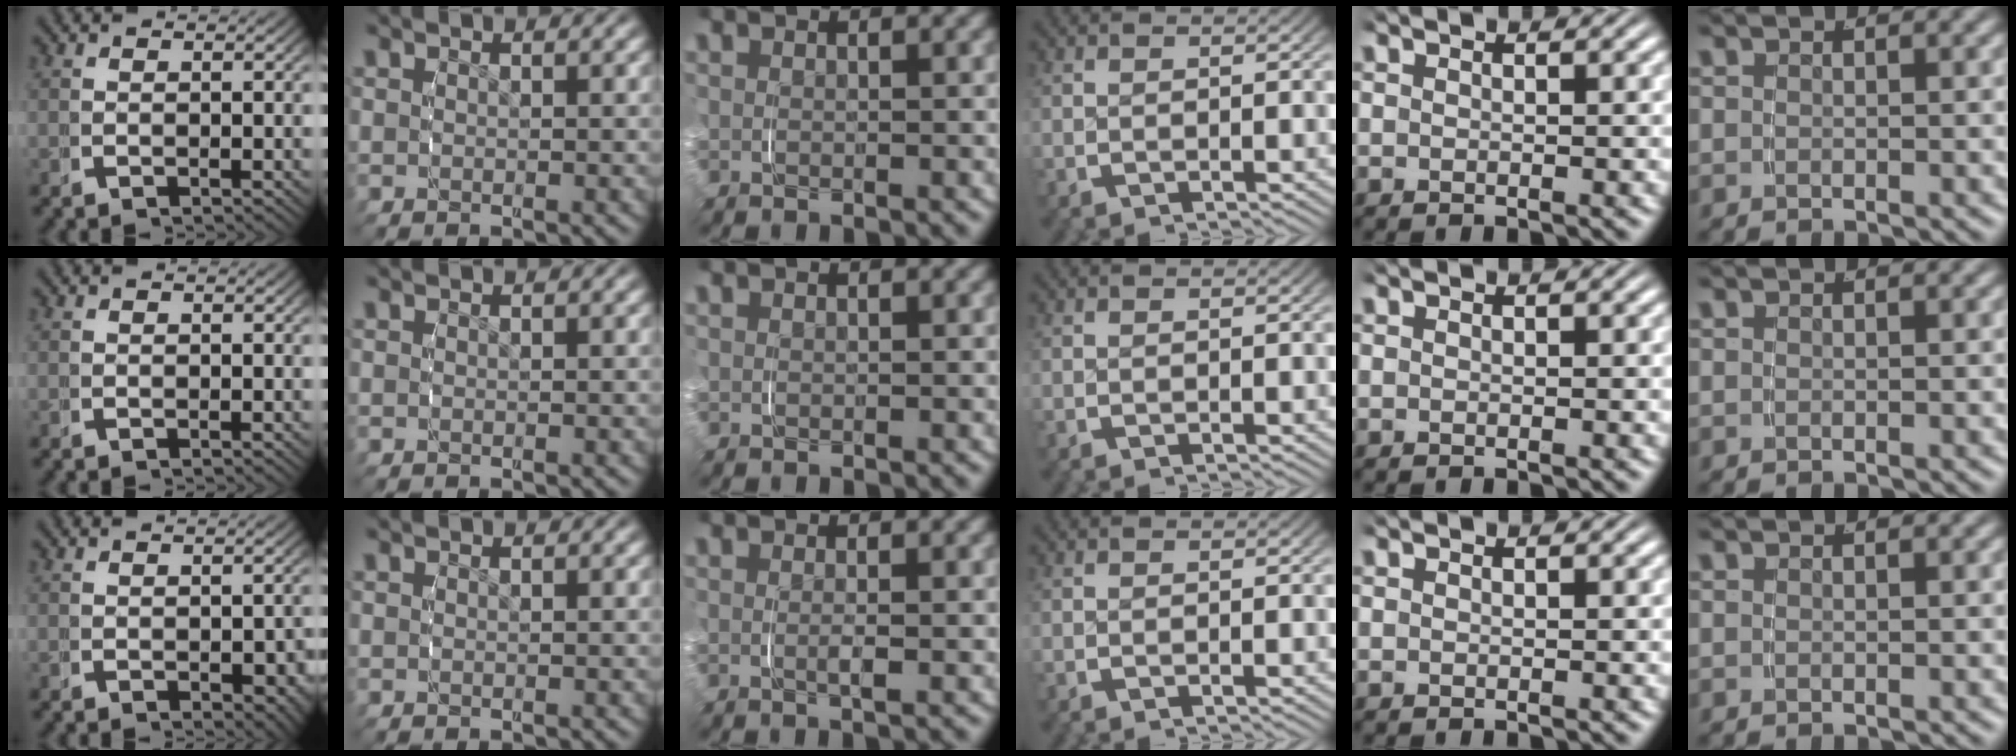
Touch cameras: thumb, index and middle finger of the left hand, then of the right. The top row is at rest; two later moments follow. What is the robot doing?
{"motion": "grasp_and_lifting", "object": "string"}